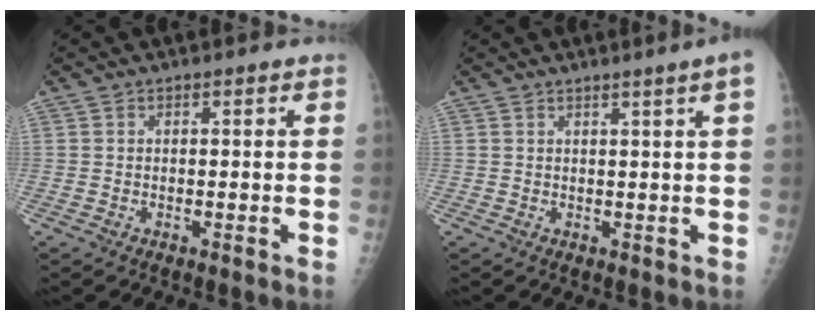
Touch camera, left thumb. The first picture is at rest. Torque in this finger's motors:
{"motor_torque": [1.11, 1.69, 0.59, -0.62, 0.05]}